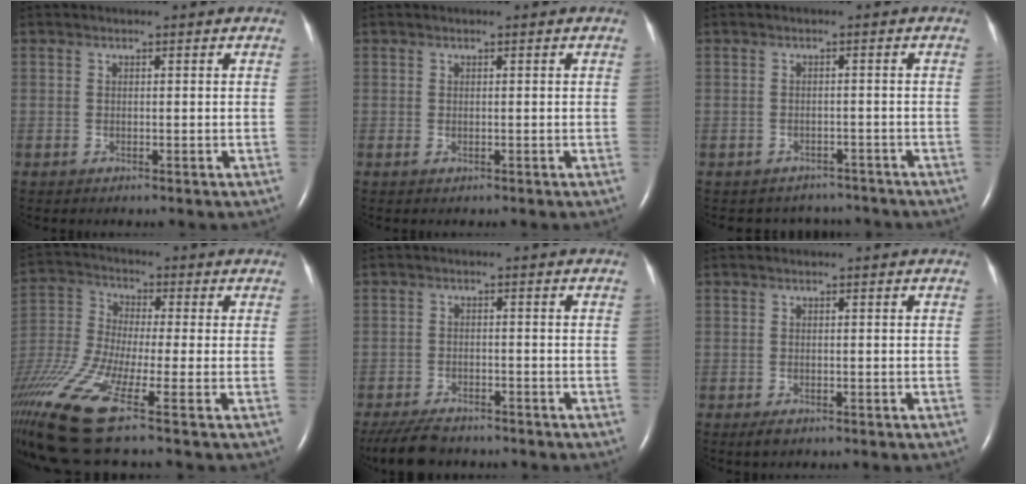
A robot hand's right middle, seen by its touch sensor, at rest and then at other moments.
{"total": 1.8, "force": [0.4, -0.7, -1.6], "torque": [0.030, 0.004, 0.004]}
{"total": 4.5, "force": [-4.1, 1.8, -0.6], "torque": [0.003, 0.013, -0.048]}
{"total": 19.2, "force": [-10.9, 2.3, 15.7], "torque": [-0.393, -0.037, -0.212]}
{"total": 8.1, "force": [-6.9, 2.6, 3.2], "torque": [-0.060, -0.015, -0.111]}
{"total": 1.4, "force": [-0.9, 0.7, 0.9], "torque": [-0.020, -0.002, -0.011]}